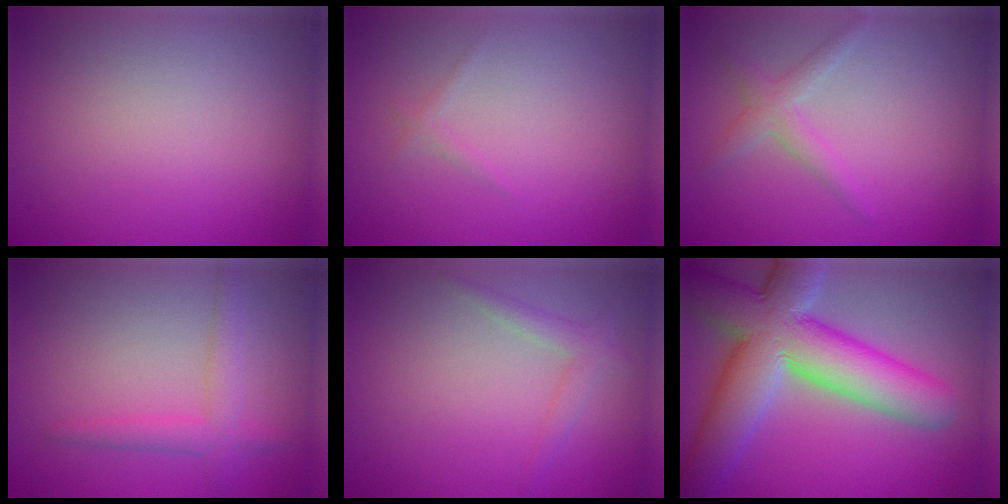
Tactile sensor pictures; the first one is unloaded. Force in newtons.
{"total": 0.8, "press": 0.8, "slide": 0.1}
{"total": 2.1, "press": 2.1, "slide": 0.1}
{"total": 2.7, "press": 2.7, "slide": 0.0}
{"total": 1.8, "press": 1.8, "slide": 0.1}
{"total": 12.7, "press": 12.6, "slide": 0.9}